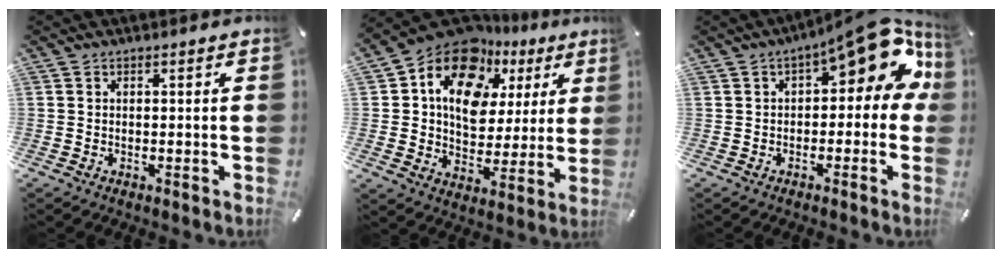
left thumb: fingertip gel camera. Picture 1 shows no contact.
{"total": 16.2, "force": [9.0, 11.2, 7.7], "torque": [-0.141, -0.056, 0.163]}
{"total": 13.4, "force": [5.5, 5.8, 10.7], "torque": [-0.134, -0.040, 0.089]}